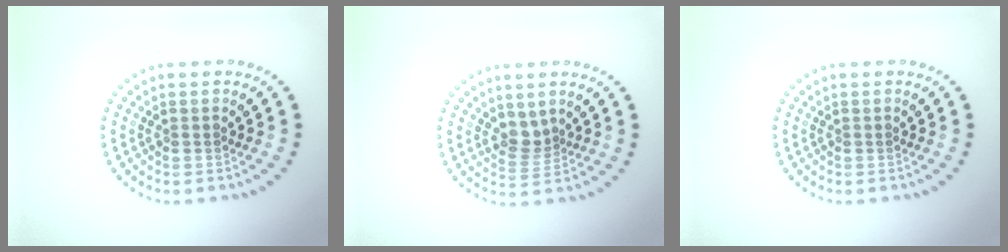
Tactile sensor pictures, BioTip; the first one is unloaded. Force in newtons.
{"total": 2.1, "press": 1.6, "slide": 1.4}
{"total": 0.0}